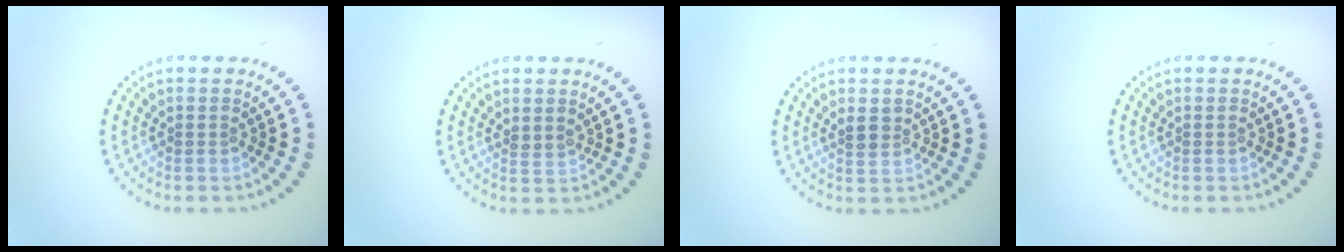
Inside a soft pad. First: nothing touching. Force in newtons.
{"total": 0.9, "press": 0.5, "slide": 0.8}
{"total": 1.6, "press": 1.4, "slide": 0.7}
{"total": 0.0}